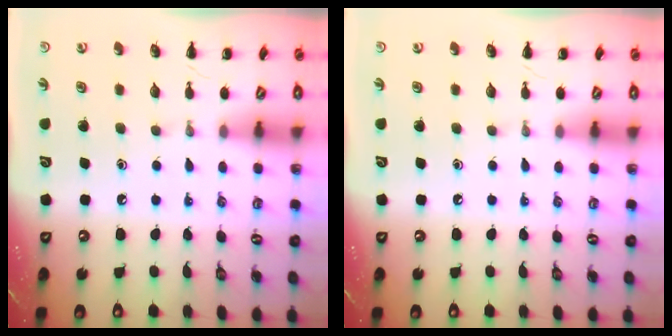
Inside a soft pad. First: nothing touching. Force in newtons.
{"total": 0.0}